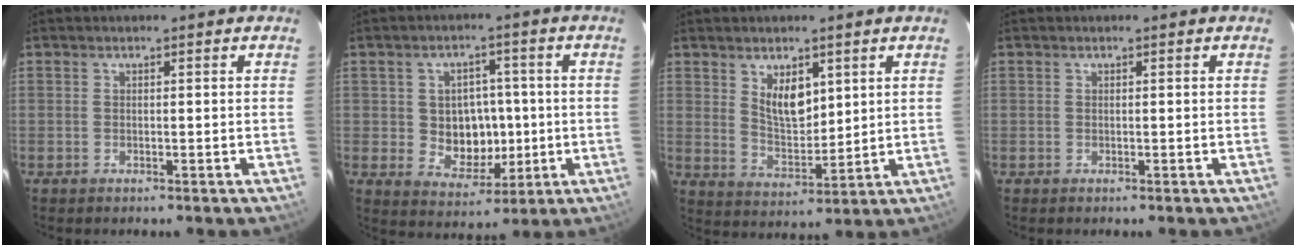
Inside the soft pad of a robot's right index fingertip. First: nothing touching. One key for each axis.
{"total": 8.5, "fx": -0.6, "fy": 7.2, "fz": 4.4, "tx": -0.089, "ty": 0.007, "tz": 0.010}
{"total": 7.3, "fx": 3.4, "fy": 3.8, "fz": 5.3, "tx": -0.085, "ty": -0.004, "tz": 0.070}
{"total": 0.0}